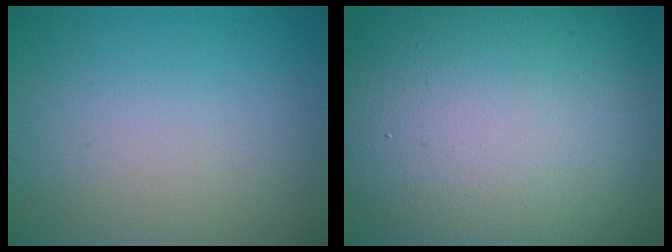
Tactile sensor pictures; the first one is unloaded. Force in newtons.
{"total": 19.8, "press": 19.8, "slide": 1.2}